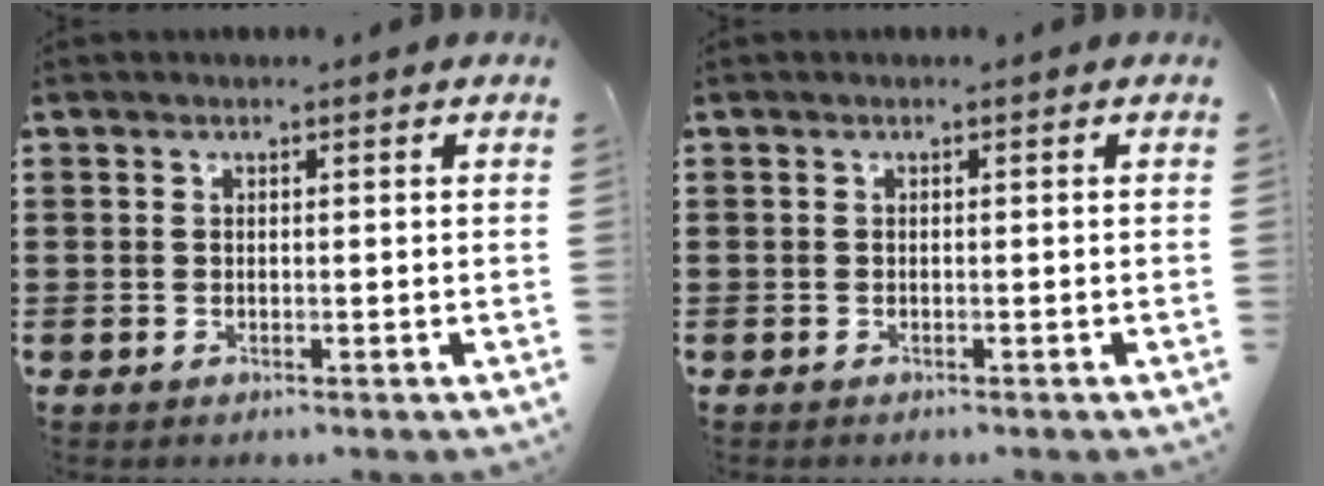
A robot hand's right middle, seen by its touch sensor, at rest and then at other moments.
{"total": 0.0}